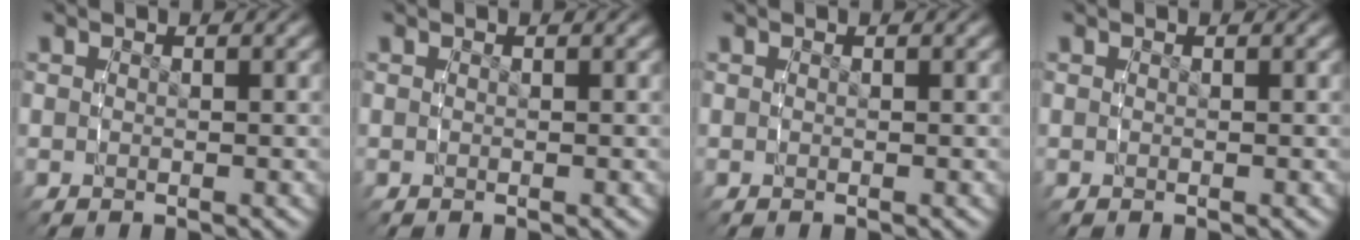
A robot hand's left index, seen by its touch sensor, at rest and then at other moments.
{"total": 0.0}
{"total": 0.0}
{"total": 0.0}